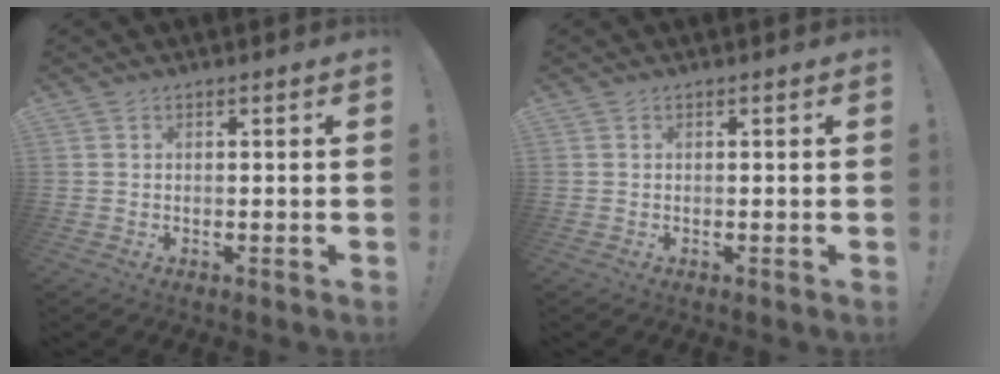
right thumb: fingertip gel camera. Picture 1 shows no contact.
{"total": 0.0}